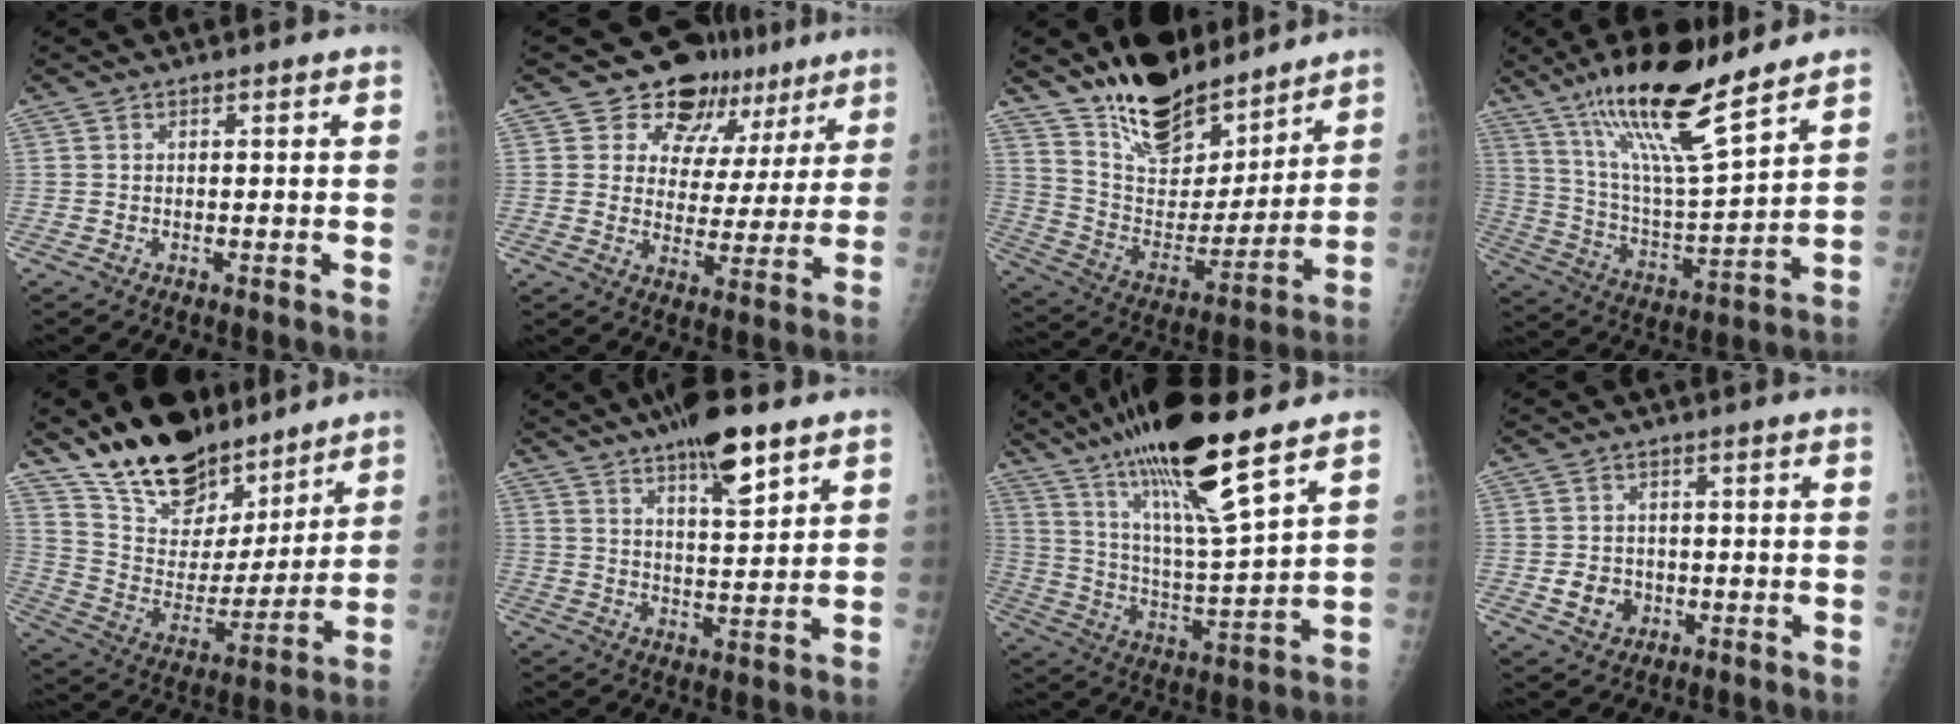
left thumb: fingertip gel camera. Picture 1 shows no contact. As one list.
[{"total": 12.3, "force": [8.3, 8.5, 3.4], "torque": [0.000, -0.033, 0.105]}, {"total": 20.2, "force": [15.9, 8.7, 8.9], "torque": [-0.102, -0.102, 0.275]}, {"total": 18.2, "force": [12.7, 3.3, 12.7], "torque": [-0.209, -0.065, 0.234]}, {"total": 21.9, "force": [16.9, 10.2, 9.5], "torque": [-0.118, -0.092, 0.291]}, {"total": 11.1, "force": [7.1, 2.8, 8.2], "torque": [-0.119, -0.031, 0.114]}, {"total": 19.3, "force": [13.1, 2.2, 14.0], "torque": [-0.238, -0.063, 0.235]}, {"total": 4.5, "force": [-0.9, 4.0, 1.9], "torque": [-0.014, 0.005, -0.008]}]